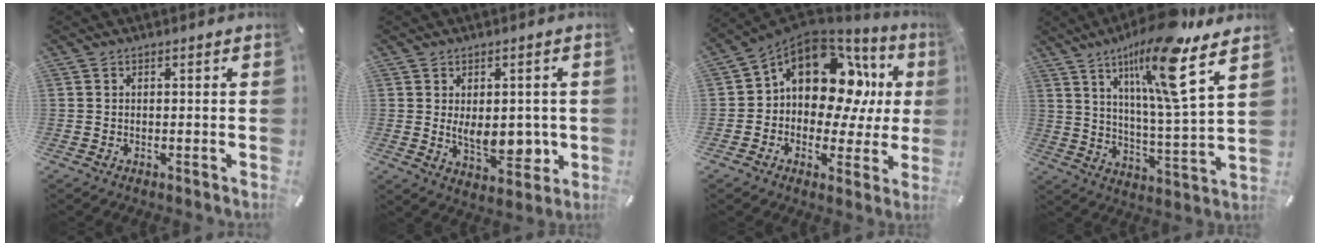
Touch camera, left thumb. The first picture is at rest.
{"total": 9.0, "force": [-0.3, 5.7, 6.9], "torque": [-0.080, 0.000, 0.000]}
{"total": 15.1, "force": [4.9, 10.7, 9.5], "torque": [-0.143, -0.037, 0.081]}
{"total": 18.1, "force": [11.0, 2.6, 14.1], "torque": [-0.238, -0.053, 0.166]}